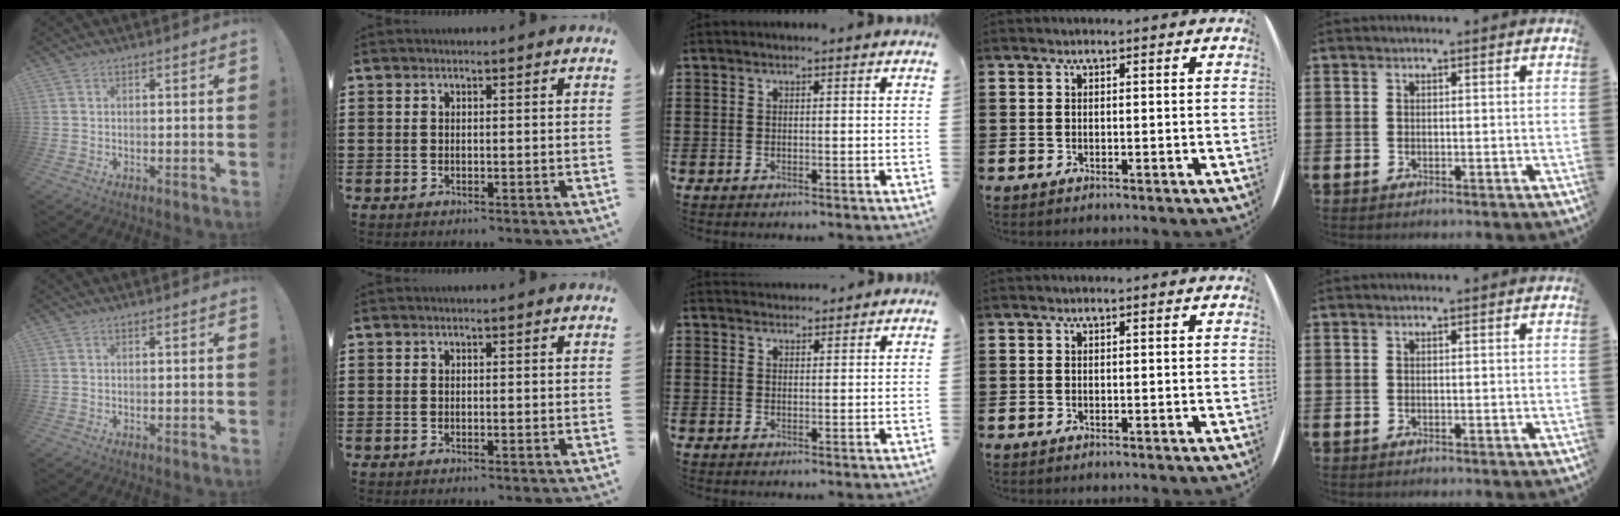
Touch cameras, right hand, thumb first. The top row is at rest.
{"middle": {"total": 1.8, "force": [1.7, 0.4, -0.1], "torque": [-0.002, 0.004, 0.035]}}